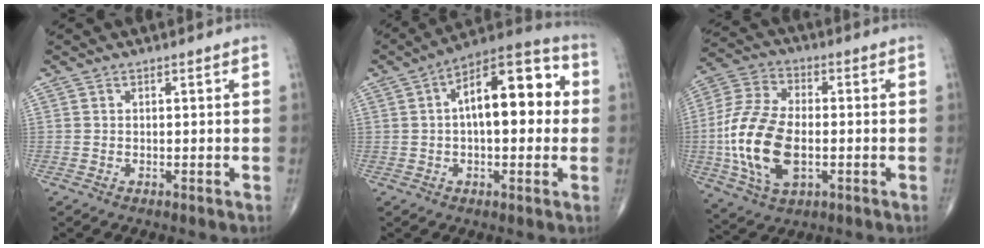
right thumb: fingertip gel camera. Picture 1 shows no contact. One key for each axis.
{"total": 16.3, "fx": 2.2, "fy": 7.5, "fz": 14.3, "tx": -0.188, "ty": 0.038, "tz": 0.022}
{"total": 17.3, "fx": -2.6, "fy": 9.6, "fz": 14.1, "tx": -0.290, "ty": 0.009, "tz": -0.047}